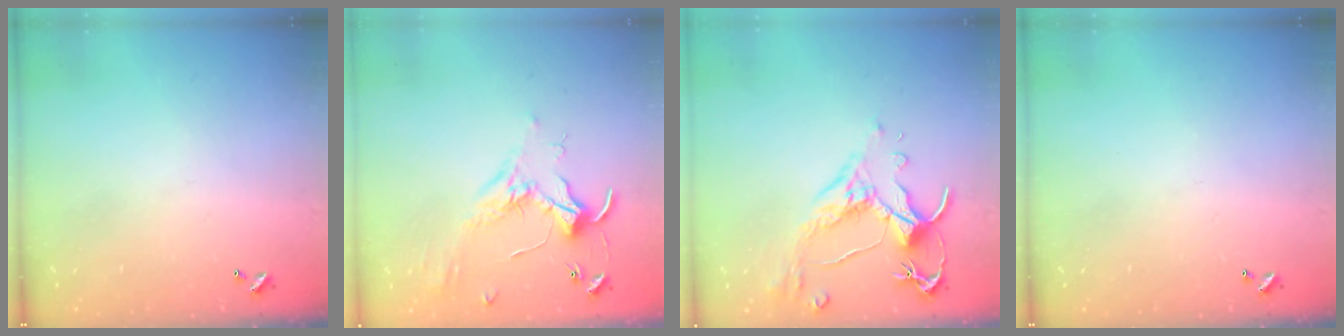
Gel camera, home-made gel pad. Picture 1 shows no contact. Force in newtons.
{"total": 1.8, "press": 1.8, "slide": 0.4}
{"total": 2.6, "press": 2.2, "slide": 1.3}
{"total": 0.0}